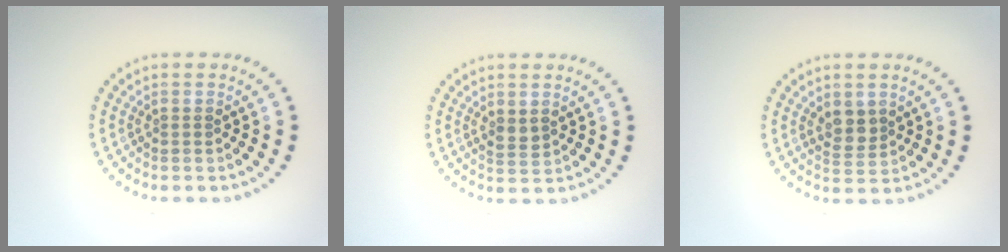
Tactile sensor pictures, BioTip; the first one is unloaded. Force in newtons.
{"total": 1.1, "press": 1.1, "slide": 0.3}
{"total": 2.1, "press": 1.9, "slide": 0.9}